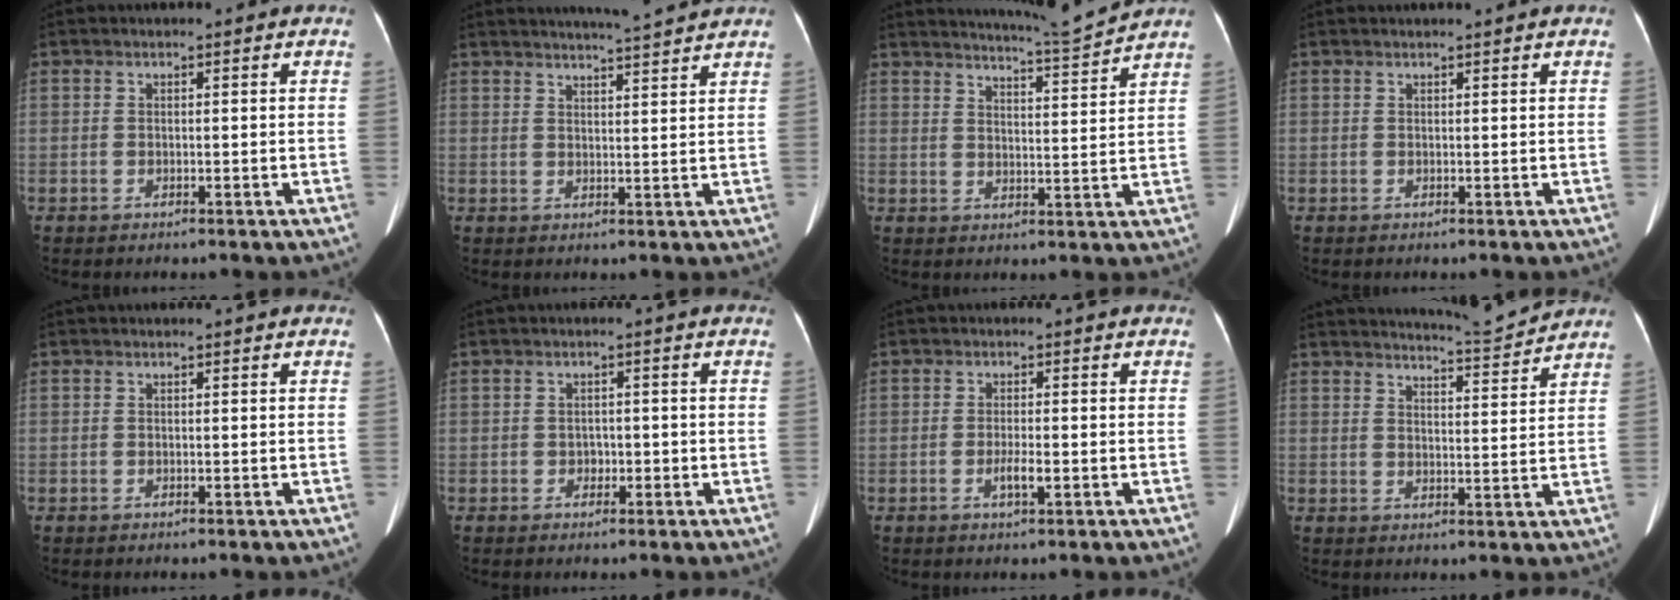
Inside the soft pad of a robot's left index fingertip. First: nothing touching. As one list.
[{"total": 8.3, "force": [7.7, -0.7, 2.9], "torque": [-0.048, 0.009, 0.102]}, {"total": 8.5, "force": [8.1, -1.9, 1.6], "torque": [-0.038, -0.022, 0.125]}, {"total": 1.9, "force": [1.8, -0.1, 0.8], "torque": [-0.008, 0.016, 0.027]}, {"total": 0.0}, {"total": 1.4, "force": [-0.6, 1.2, 0.6], "torque": [-0.009, 0.004, -0.007]}, {"total": 2.2, "force": [-0.8, 0.3, 2.0], "torque": [-0.041, -0.002, -0.014]}, {"total": 6.9, "force": [6.9, -0.8, 0.6], "torque": [-0.022, -0.012, 0.099]}]